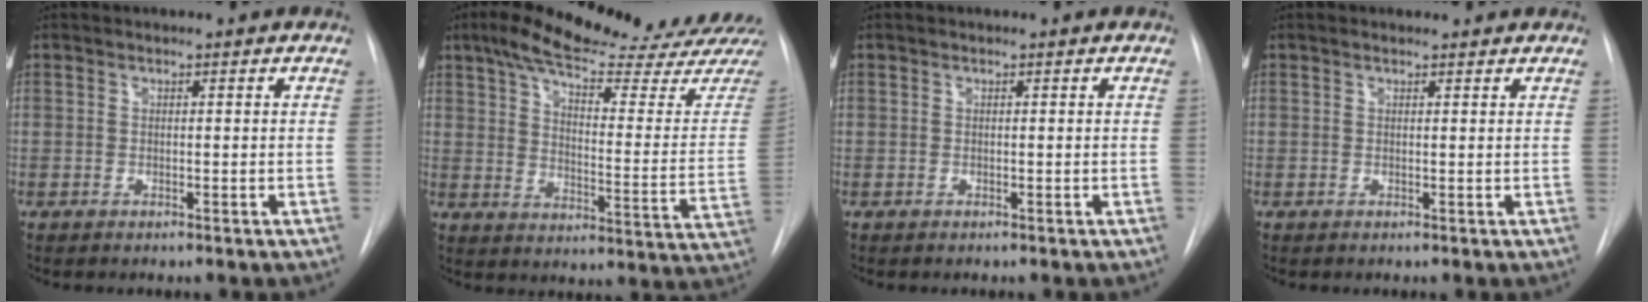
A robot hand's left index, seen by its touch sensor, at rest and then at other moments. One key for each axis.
{"total": 25.6, "fx": 22.0, "fy": 1.6, "fz": 13.0, "tx": -0.198, "ty": -0.057, "tz": 0.286}
{"total": 0.0}
{"total": 2.2, "fx": 2.1, "fy": 0.6, "fz": 0.6, "tx": -0.014, "ty": 0.016, "tz": 0.020}